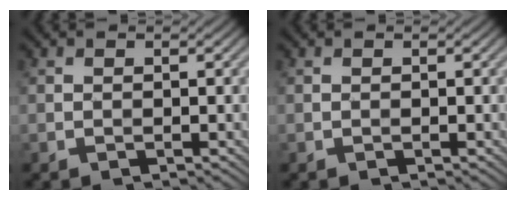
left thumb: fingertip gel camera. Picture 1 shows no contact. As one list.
[{"total": 0.0}]